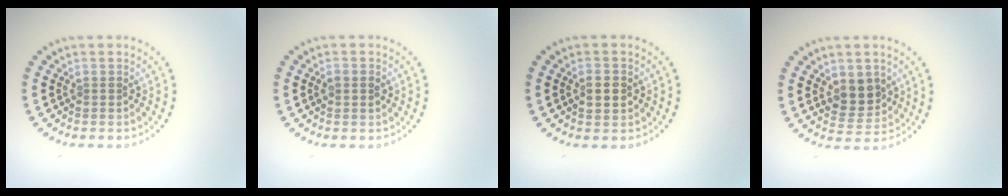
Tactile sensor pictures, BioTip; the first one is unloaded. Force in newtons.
{"total": 0.9, "press": 0.9, "slide": 0.1}
{"total": 2.4, "press": 2.4, "slide": 0.1}
{"total": 3.4, "press": 3.3, "slide": 0.9}